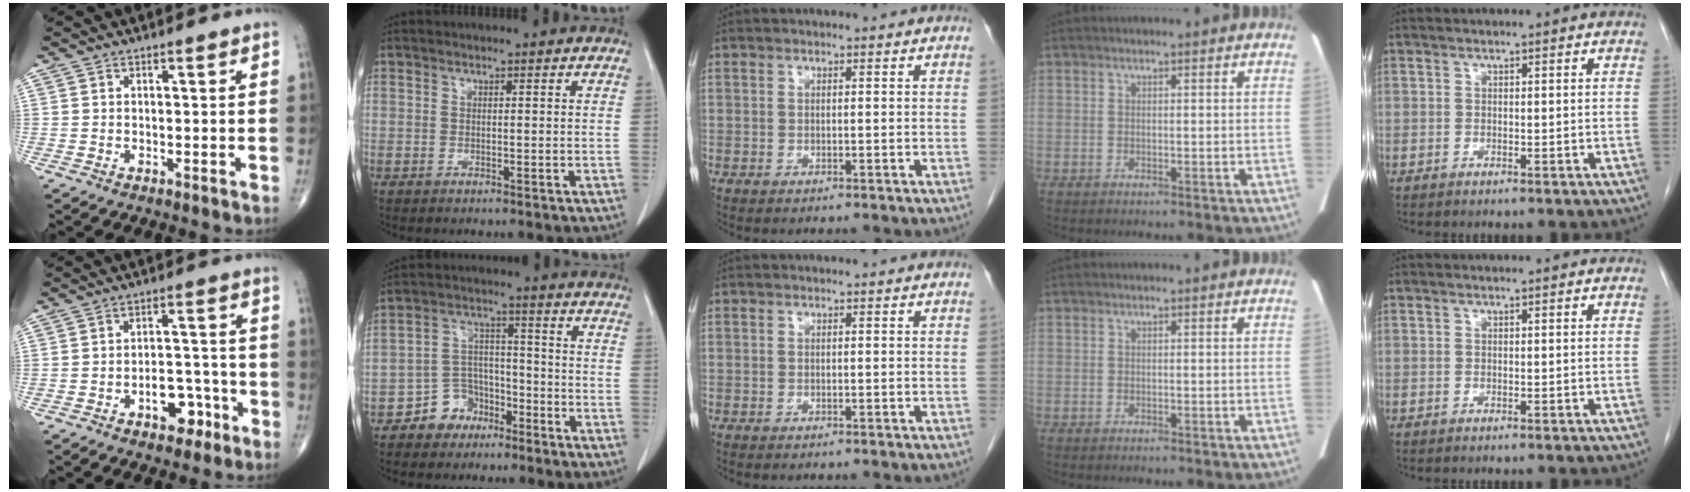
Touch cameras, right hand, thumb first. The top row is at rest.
{"thumb": {"total": 7.5, "force": [-3.9, 4.4, 4.7], "torque": [-0.041, 0.040, -0.055]}, "index": {"total": 6.4, "force": [-4.3, 4.5, 1.3], "torque": [-0.022, 0.019, -0.075]}}